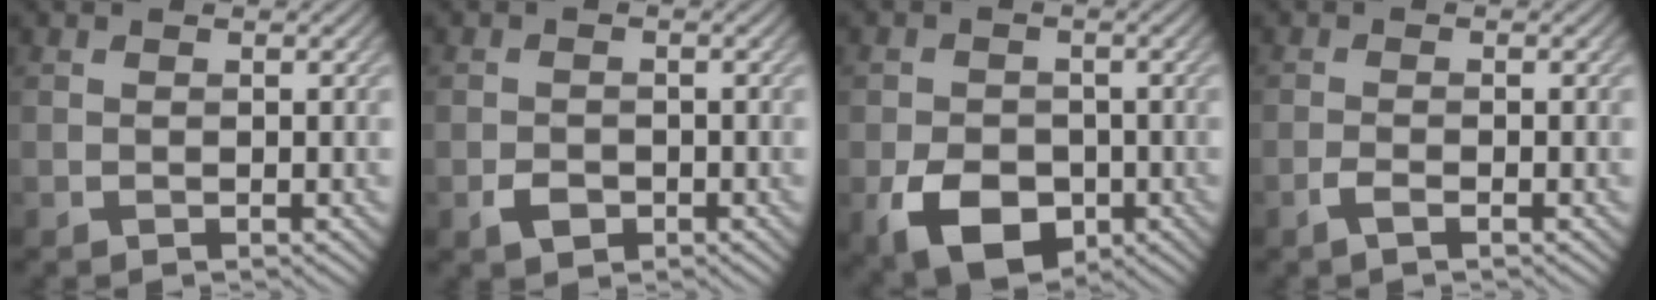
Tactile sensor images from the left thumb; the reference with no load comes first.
{"total": 2.0, "force": [-1.0, 1.4, 1.0], "torque": [-0.018, -0.004, -0.021]}
{"total": 7.2, "force": [-2.9, 5.1, 4.3], "torque": [-0.086, -0.018, -0.054]}
{"total": 1.4, "force": [-0.9, 0.2, 1.1], "torque": [-0.024, 0.004, -0.021]}